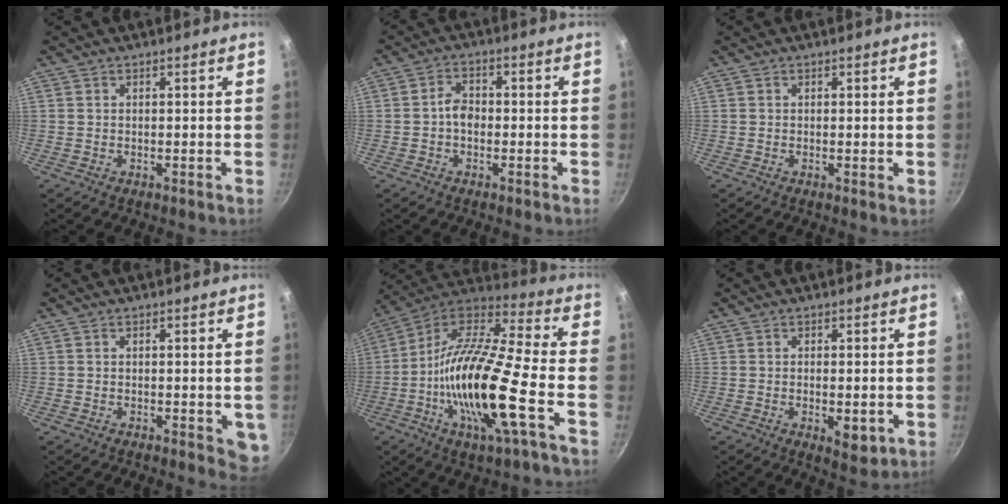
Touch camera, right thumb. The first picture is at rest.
{"total": 3.7, "force": [-0.6, 2.7, 2.5], "torque": [-0.028, 0.017, -0.017]}
{"total": 0.7, "force": [0.1, 0.2, 0.7], "torque": [-0.009, -0.004, -0.001]}
{"total": 4.4, "force": [-0.7, 2.0, 3.8], "torque": [-0.030, -0.005, -0.007]}
{"total": 22.3, "force": [-6.3, 4.5, 20.9], "torque": [-0.378, 0.023, -0.136]}
{"total": 5.0, "force": [-1.1, 2.2, 4.4], "torque": [-0.061, -0.010, -0.010]}